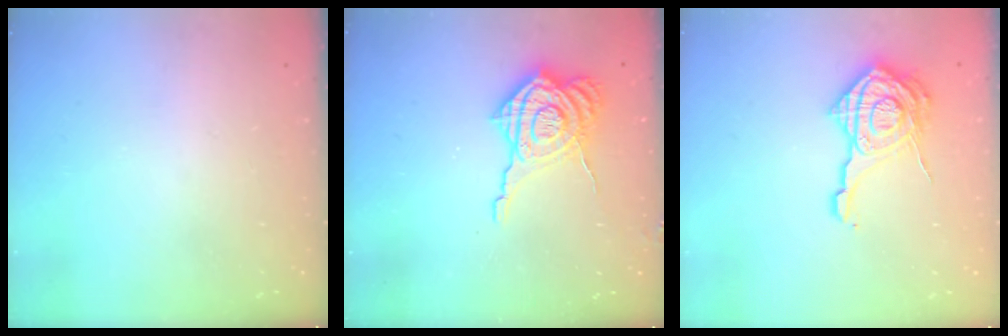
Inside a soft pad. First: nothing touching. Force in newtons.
{"total": 13.1, "press": 13.1, "slide": 0.9}
{"total": 17.6, "press": 17.6, "slide": 1.2}